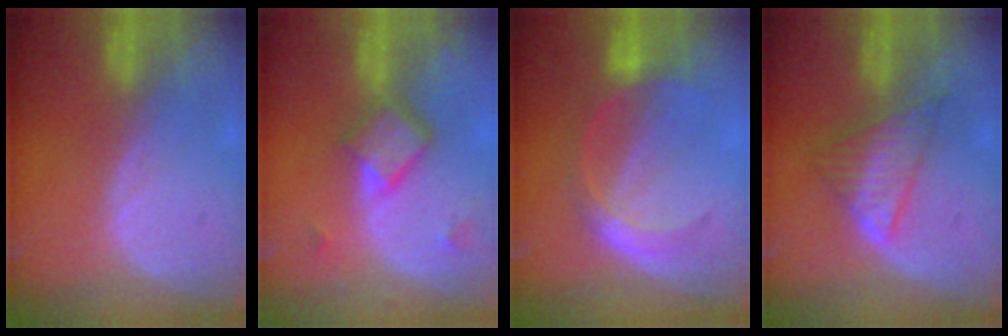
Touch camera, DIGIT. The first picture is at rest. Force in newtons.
{"total": 5.9, "press": 5.0, "slide": 3.0}
{"total": 5.1, "press": 5.0, "slide": 0.8}
{"total": 5.8, "press": 5.6, "slide": 1.6}